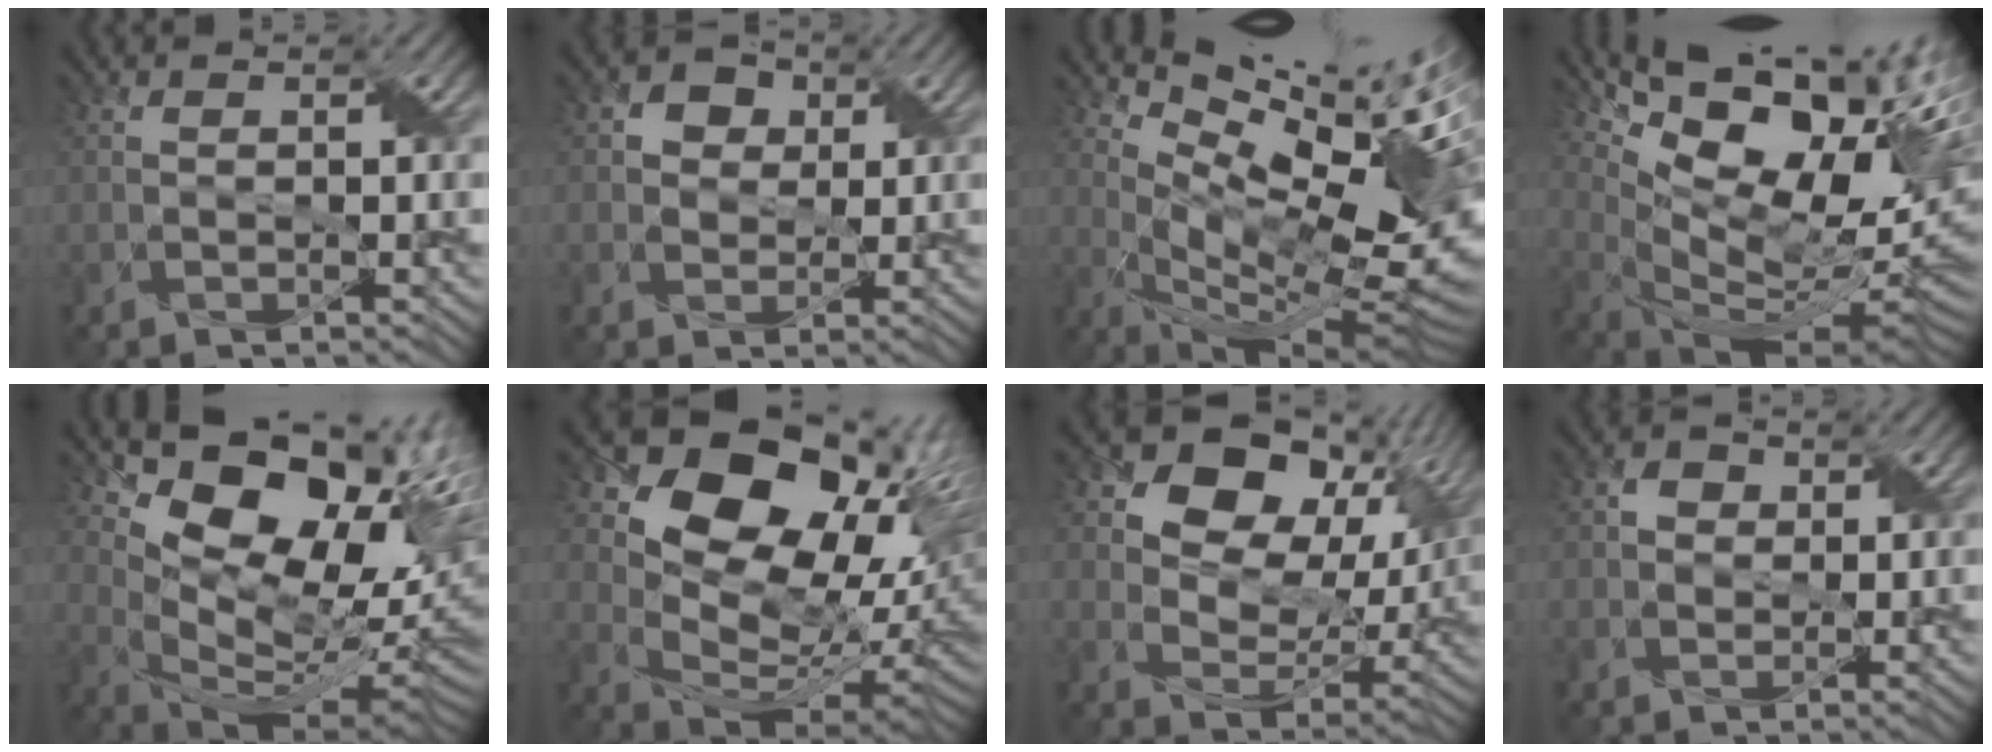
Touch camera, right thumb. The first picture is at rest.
{"total": 3.4, "force": [1.0, 3.0, 1.2], "torque": [-0.022, 0.003, 0.007]}
{"total": 17.1, "force": [7.3, 5.3, 14.6], "torque": [-0.208, 0.005, 0.136]}
{"total": 19.1, "force": [8.3, 8.7, 14.9], "torque": [-0.218, 0.035, 0.152]}
{"total": 17.4, "force": [5.9, 10.3, 12.6], "torque": [-0.173, 0.017, 0.114]}
{"total": 18.0, "force": [6.1, 12.3, 11.6], "torque": [-0.184, 0.004, 0.121]}
{"total": 14.4, "force": [5.9, 9.7, 8.9], "torque": [-0.151, 0.013, 0.092]}
{"total": 2.1, "force": [0.4, 2.0, 0.6], "torque": [-0.014, 0.001, -0.002]}